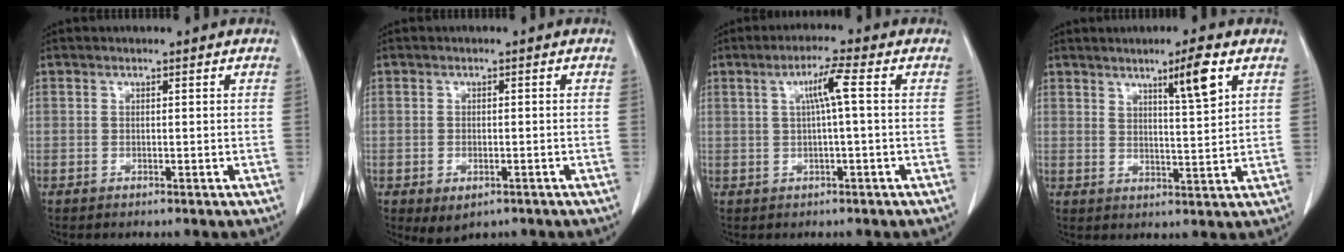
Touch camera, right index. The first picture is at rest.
{"total": 3.4, "force": [-1.7, 1.9, 2.2], "torque": [-0.034, -0.005, -0.014]}
{"total": 4.3, "force": [0.7, -0.5, 4.2], "torque": [-0.078, 0.009, 0.016]}
{"total": 6.3, "force": [3.6, 0.1, 5.1], "torque": [-0.080, -0.002, 0.062]}